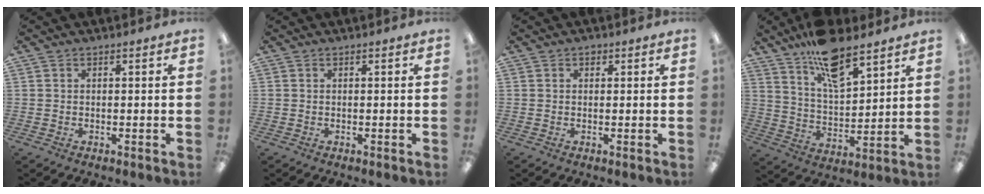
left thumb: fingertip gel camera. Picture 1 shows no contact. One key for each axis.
{"total": 0.0}
{"total": 0.9, "fx": 0.5, "fy": 0.6, "fz": 0.5, "tx": -0.003, "ty": -0.001, "tz": 0.006}
{"total": 13.5, "fx": 10.5, "fy": 4.7, "fz": 7.2, "tx": -0.123, "ty": -0.058, "tz": 0.185}